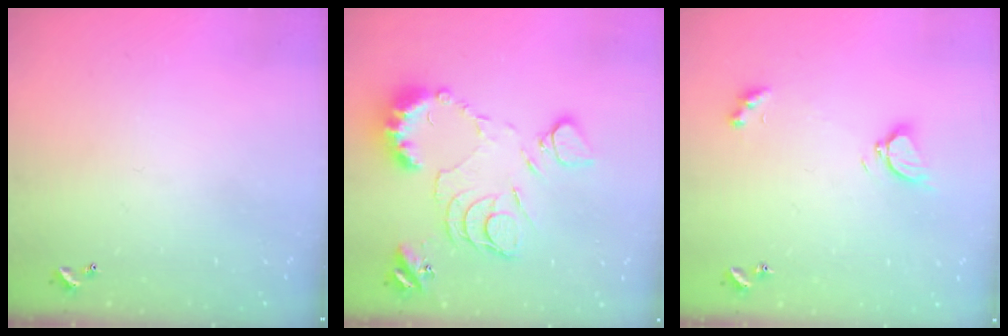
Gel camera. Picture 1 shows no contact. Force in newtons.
{"total": 14.4, "press": 14.4, "slide": 1.2}
{"total": 3.6, "press": 3.5, "slide": 0.7}